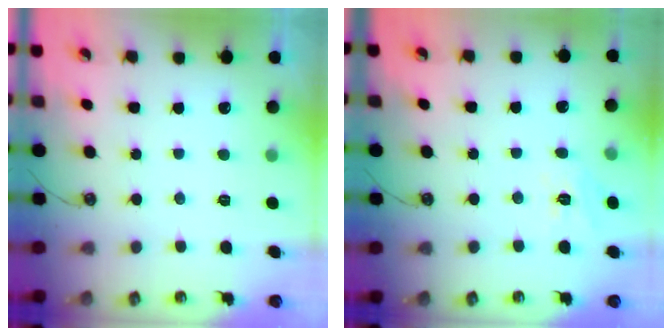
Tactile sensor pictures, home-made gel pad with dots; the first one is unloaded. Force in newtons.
{"total": 8.8, "press": 8.7, "slide": 0.8}